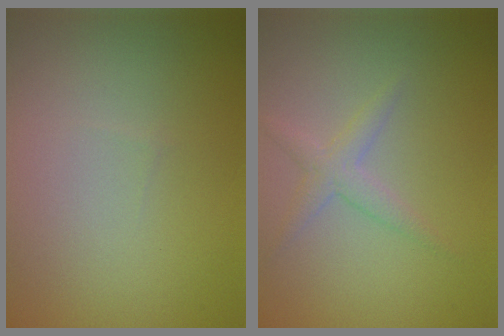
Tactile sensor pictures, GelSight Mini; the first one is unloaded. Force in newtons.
{"total": 1.8, "press": 1.8, "slide": 0.1}